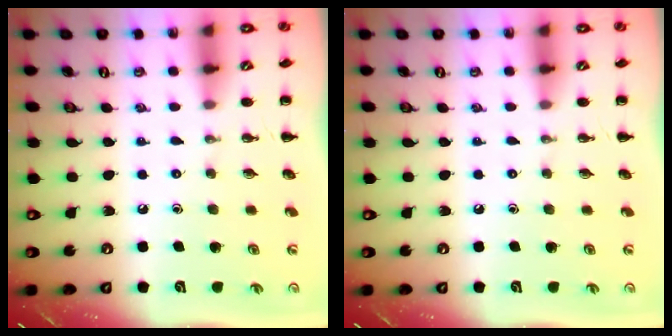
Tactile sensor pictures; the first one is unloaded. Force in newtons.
{"total": 0.0}